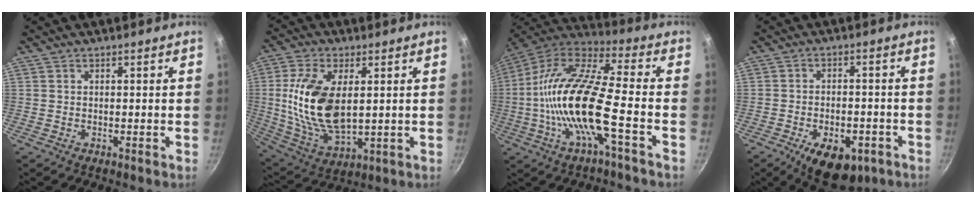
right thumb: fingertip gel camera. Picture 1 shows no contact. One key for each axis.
{"total": 17.0, "fx": 2.2, "fy": 9.1, "fz": 14.2, "tx": -0.272, "ty": -0.011, "tz": 0.050}
{"total": 19.6, "fx": -4.4, "fy": 5.2, "fz": 18.3, "tx": -0.348, "ty": 0.040, "tz": -0.102}
{"total": 12.0, "fx": -5.9, "fy": 6.5, "fz": 8.1, "tx": -0.095, "ty": 0.018, "tz": -0.073}